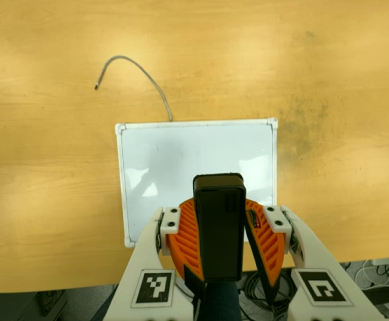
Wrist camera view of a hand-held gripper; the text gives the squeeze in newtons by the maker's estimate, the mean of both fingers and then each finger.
{"total": 7.9, "left": 8.6, "right": 7.3}